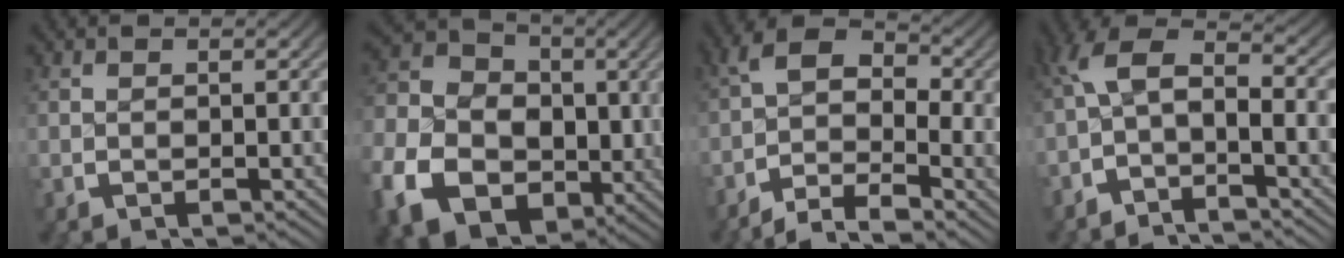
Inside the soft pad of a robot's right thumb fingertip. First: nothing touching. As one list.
[{"total": 16.3, "force": [-2.8, 12.7, 9.8], "torque": [-0.222, -0.059, -0.031]}, {"total": 7.0, "force": [-1.8, 4.6, 4.9], "torque": [-0.072, -0.012, -0.044]}, {"total": 5.8, "force": [-0.6, 3.3, 4.7], "torque": [-0.090, -0.006, -0.015]}]